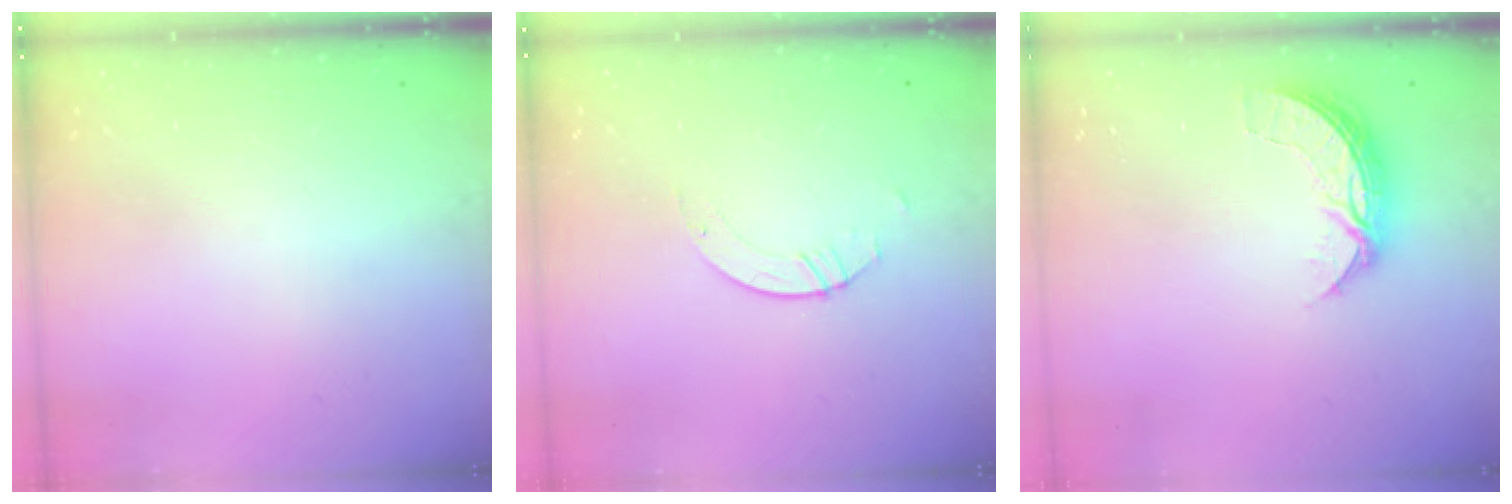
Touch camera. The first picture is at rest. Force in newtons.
{"total": 2.1, "press": 2.1, "slide": 0.1}
{"total": 7.2, "press": 7.2, "slide": 0.6}